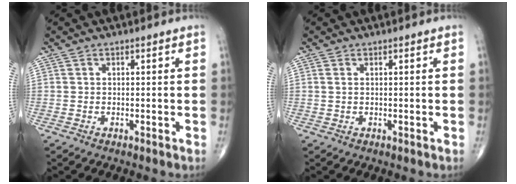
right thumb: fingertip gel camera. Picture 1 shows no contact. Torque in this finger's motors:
{"motor_torque": [0.04, -0.08, 0.22, 0.07, 0.00]}